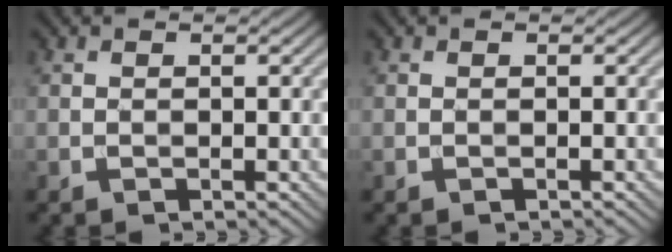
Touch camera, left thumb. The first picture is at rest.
{"total": 0.0}